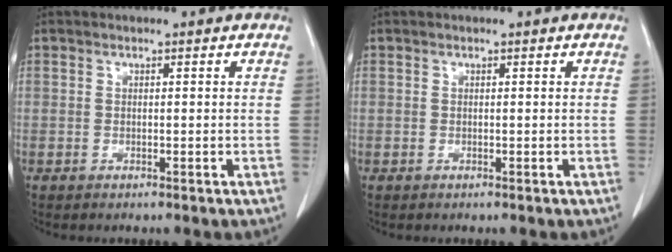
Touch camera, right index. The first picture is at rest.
{"total": 0.0}